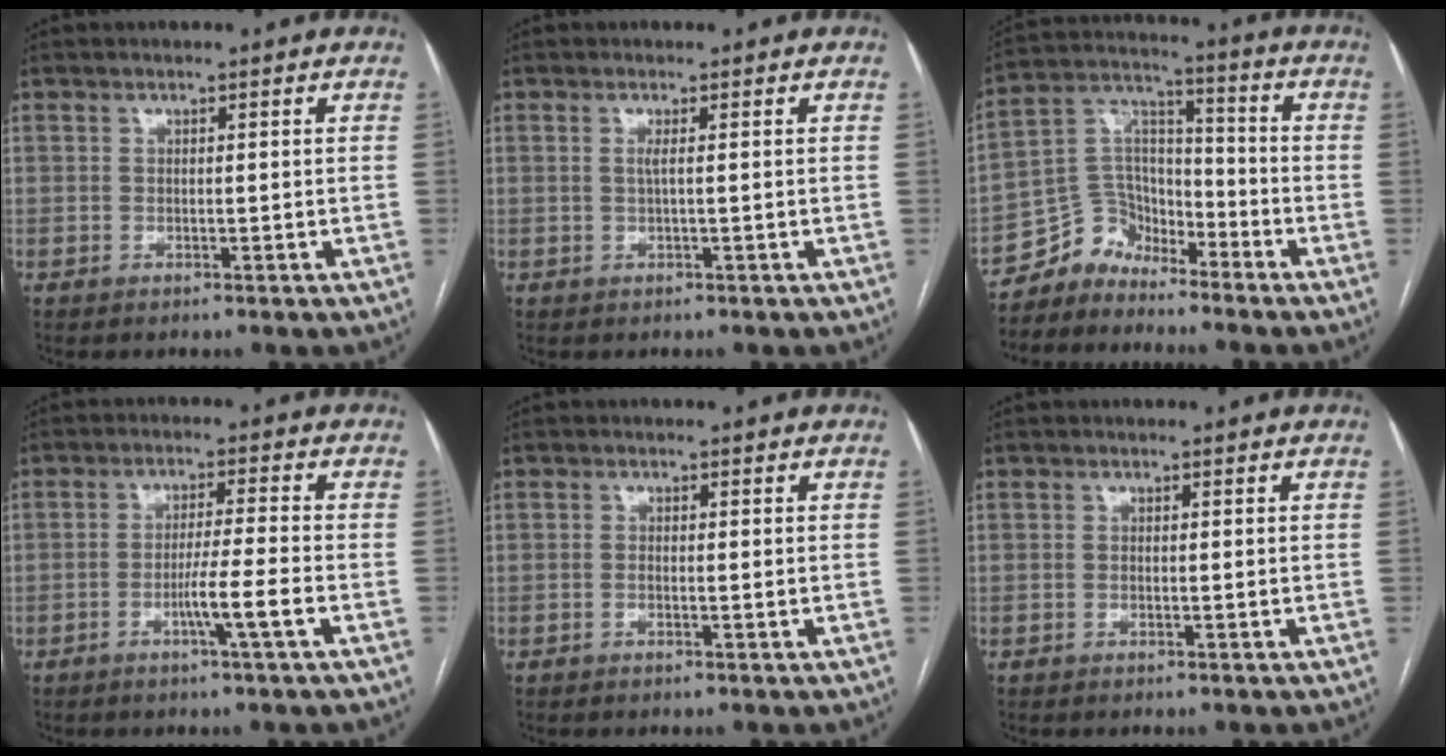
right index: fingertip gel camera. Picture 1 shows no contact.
{"total": 1.0, "force": [0.1, -0.2, 1.0], "torque": [-0.024, 0.000, 0.002]}
{"total": 7.8, "force": [-6.7, 3.9, -0.3], "torque": [0.013, 0.052, -0.132]}
{"total": 5.7, "force": [-2.3, -1.0, 5.1], "torque": [-0.087, -0.008, -0.043]}
{"total": 1.0, "force": [-0.2, 0.2, 0.9], "torque": [-0.017, 0.001, -0.003]}
{"total": 0.0}